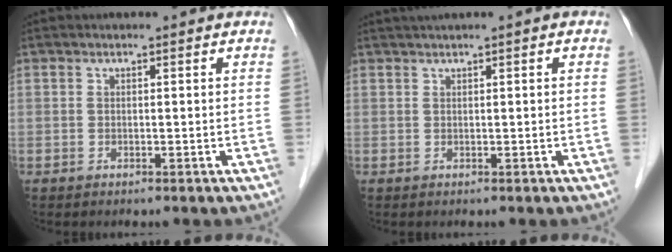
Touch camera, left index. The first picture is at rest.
{"total": 1.7, "force": [1.0, -0.1, 1.3], "torque": [-0.029, 0.016, 0.022]}